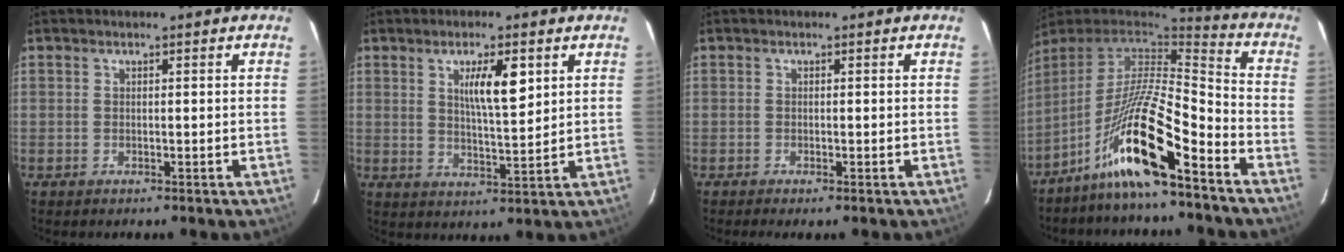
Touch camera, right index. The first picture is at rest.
{"total": 6.8, "force": [2.7, 1.2, 6.1], "torque": [-0.103, -0.003, 0.047]}
{"total": 1.2, "force": [-0.7, 0.1, 1.0], "torque": [-0.019, -0.003, -0.013]}
{"total": 16.7, "force": [-10.6, 1.0, 12.9], "torque": [-0.254, -0.009, -0.194]}